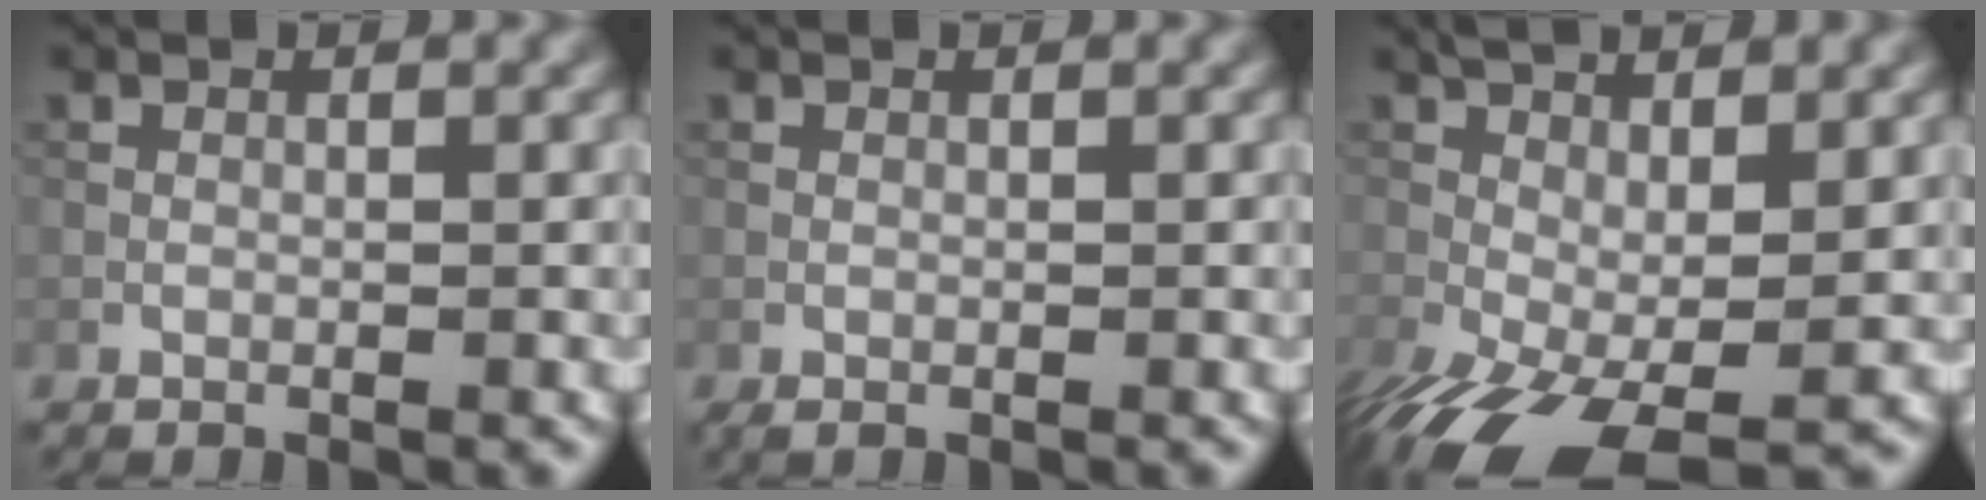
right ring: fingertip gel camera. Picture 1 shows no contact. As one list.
[{"total": 0.0}, {"total": 10.1, "force": [-3.1, 4.2, 8.7], "torque": [-0.187, -0.027, -0.048]}]